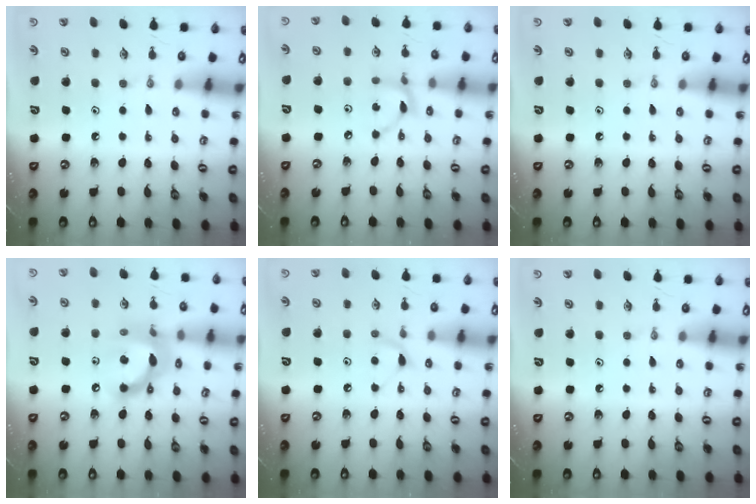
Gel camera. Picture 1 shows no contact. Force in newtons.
{"total": 4.8, "press": 4.8, "slide": 0.1}
{"total": 0.0}
{"total": 13.5, "press": 13.5, "slide": 1.1}
{"total": 6.2, "press": 6.2, "slide": 0.8}
{"total": 0.0}